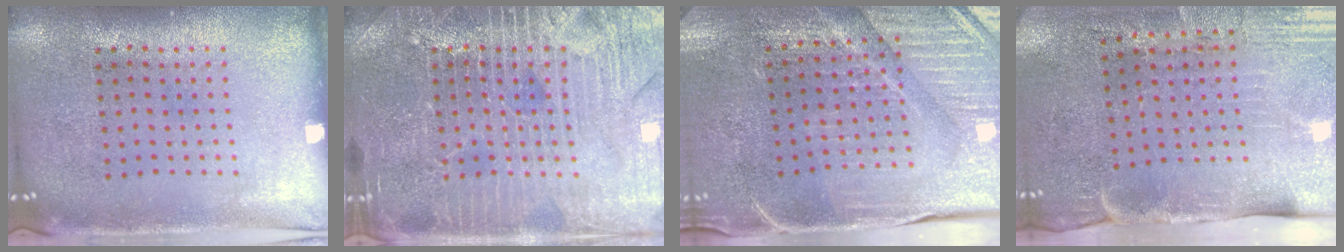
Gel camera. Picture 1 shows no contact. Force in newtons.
{"total": 4.2, "press": 4.2, "slide": 0.6}
{"total": 3.8, "press": 3.8, "slide": 0.5}
{"total": 4.6, "press": 3.7, "slide": 2.7}